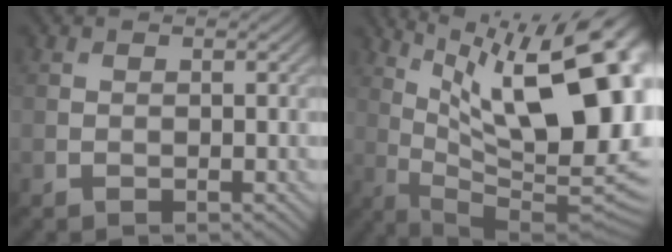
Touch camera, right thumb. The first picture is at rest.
{"total": 19.8, "force": [6.6, 6.6, 17.5], "torque": [-0.243, 0.025, 0.111]}